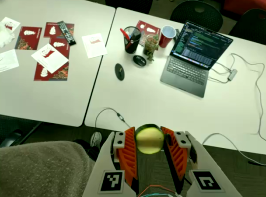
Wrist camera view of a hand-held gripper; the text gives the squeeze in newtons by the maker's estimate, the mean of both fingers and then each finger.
{"total": 11.7, "left": 11.4, "right": 11.9}